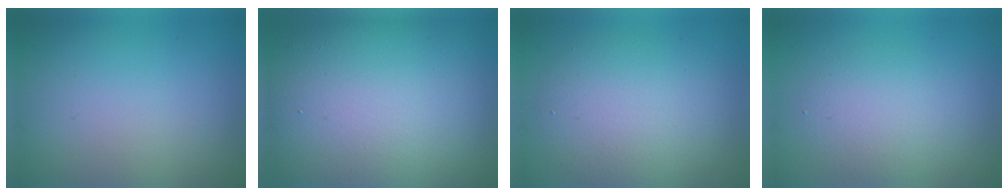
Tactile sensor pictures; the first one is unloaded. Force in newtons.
{"total": 15.4, "press": 15.4, "slide": 0.8}
{"total": 5.4, "press": 5.4, "slide": 0.1}
{"total": 3.0, "press": 3.0, "slide": 0.1}